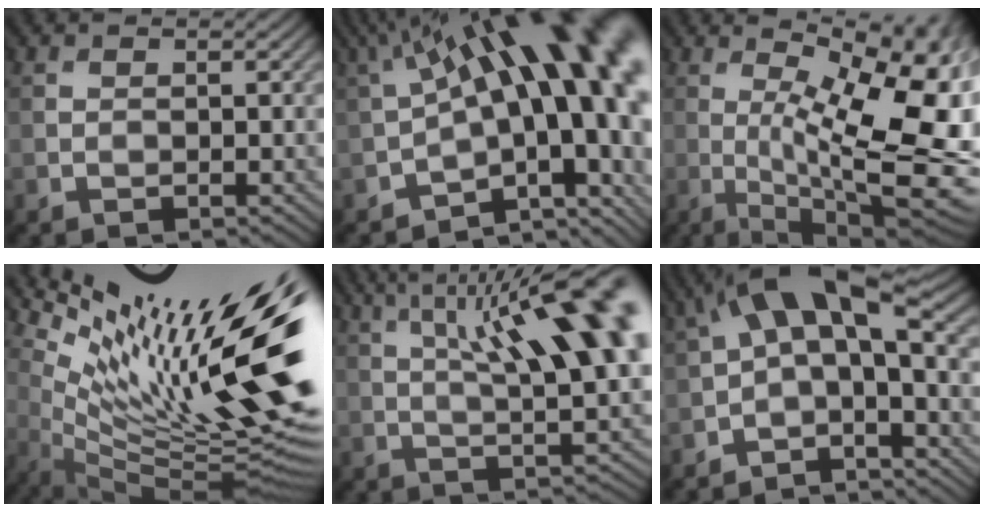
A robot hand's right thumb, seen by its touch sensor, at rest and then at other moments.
{"total": 18.1, "force": [0.9, 7.8, 16.3], "torque": [-0.186, 0.010, 0.039]}
{"total": 18.8, "force": [-0.4, 6.7, 17.5], "torque": [-0.231, -0.004, 0.007]}
{"total": 17.2, "force": [5.4, 5.2, 15.5], "torque": [-0.235, -0.001, 0.120]}
{"total": 15.9, "force": [4.6, 4.7, 14.5], "torque": [-0.205, 0.031, 0.076]}
{"total": 8.3, "force": [0.1, 3.4, 7.6], "torque": [-0.134, 0.024, -0.004]}